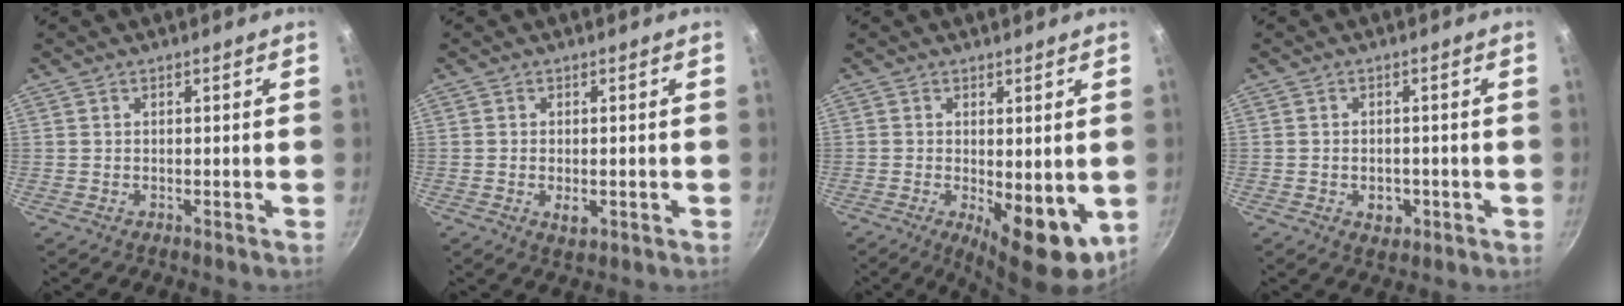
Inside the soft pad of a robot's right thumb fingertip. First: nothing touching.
{"total": 3.0, "force": [-0.6, 1.7, 2.3], "torque": [-0.038, -0.007, -0.009]}
{"total": 10.9, "force": [-1.9, 4.7, 9.7], "torque": [-0.112, -0.010, -0.013]}
{"total": 3.5, "force": [-1.1, 2.6, 2.1], "torque": [-0.020, 0.010, -0.009]}